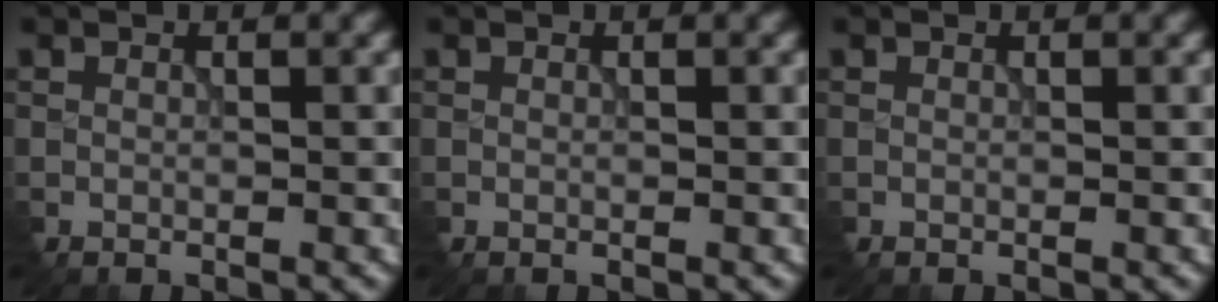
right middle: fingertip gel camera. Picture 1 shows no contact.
{"total": 0.0}
{"total": 0.0}